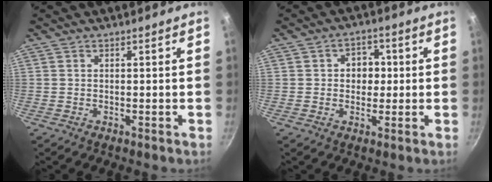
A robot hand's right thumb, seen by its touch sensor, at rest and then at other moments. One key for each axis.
{"total": 5.2, "fx": 0.4, "fy": 4.3, "fz": 2.9, "tx": -0.008, "ty": 0.006, "tz": 0.002}